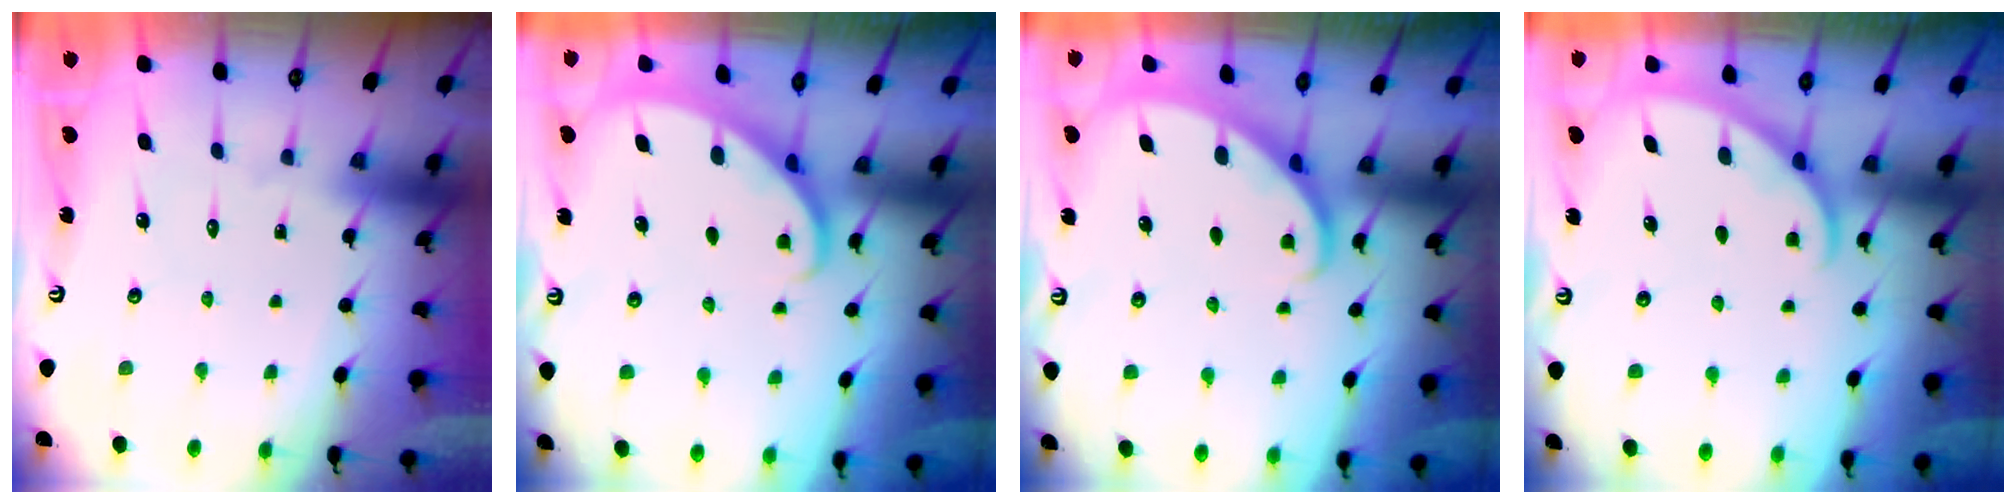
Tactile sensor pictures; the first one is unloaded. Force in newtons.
{"total": 2.2, "press": 2.2, "slide": 0.1}
{"total": 2.2, "press": 2.2, "slide": 0.1}
{"total": 2.5, "press": 2.5, "slide": 0.2}